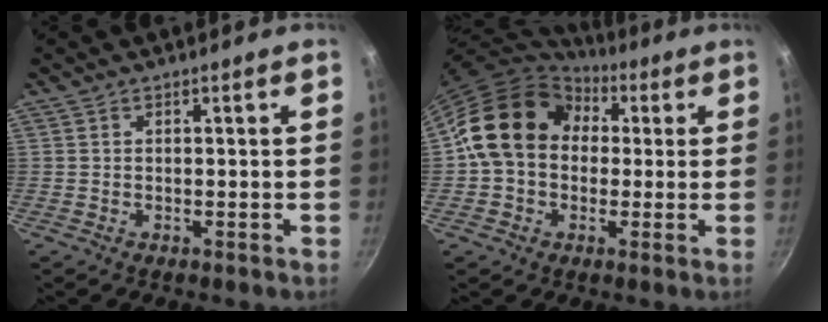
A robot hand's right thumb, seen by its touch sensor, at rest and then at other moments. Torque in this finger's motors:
{"motor_torque": [-0.89, 1.83, 1.20, -1.02, 0.46]}